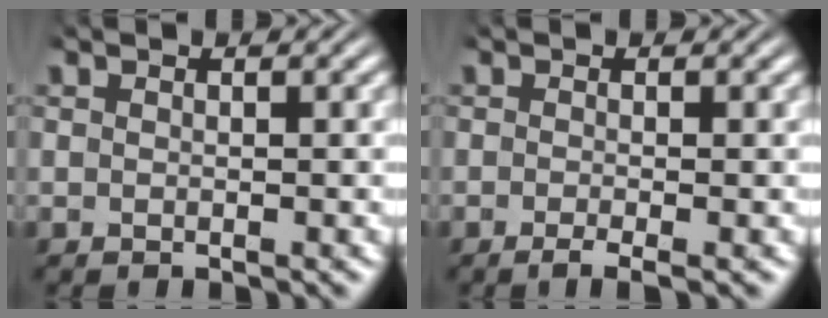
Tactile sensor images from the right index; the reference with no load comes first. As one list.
[{"total": 2.0, "force": [-1.6, 0.1, 1.1], "torque": [-0.016, 0.000, -0.028]}]